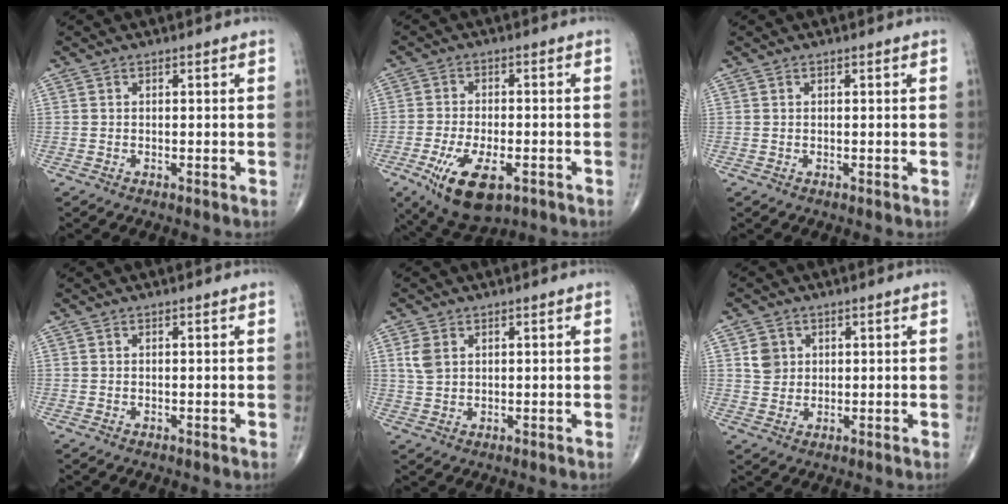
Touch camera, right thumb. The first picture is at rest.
{"total": 12.1, "force": [-5.5, 5.6, 9.3], "torque": [-0.164, 0.005, -0.082]}
{"total": 0.0}
{"total": 0.0}
{"total": 3.6, "force": [1.3, 2.5, 2.2], "torque": [-0.044, 0.001, 0.031]}
{"total": 4.0, "force": [1.3, 3.5, 1.3], "torque": [-0.008, -0.004, 0.024]}